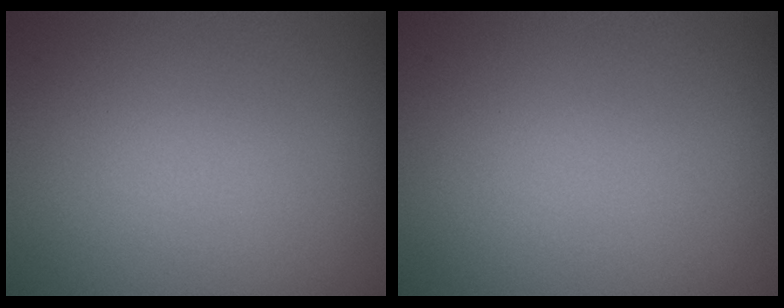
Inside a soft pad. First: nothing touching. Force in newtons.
{"total": 0.0}